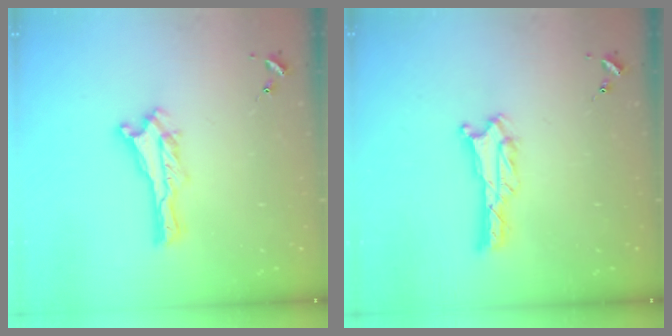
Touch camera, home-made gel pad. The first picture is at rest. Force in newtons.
{"total": 1.4, "press": 1.4, "slide": 0.1}